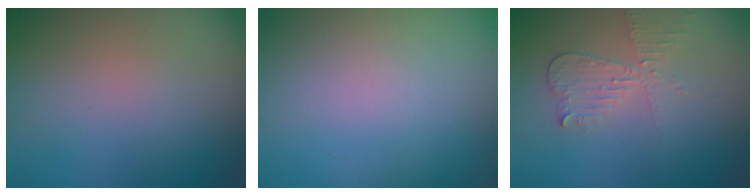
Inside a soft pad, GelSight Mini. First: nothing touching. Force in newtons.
{"total": 0.0}
{"total": 2.8, "press": 2.6, "slide": 0.9}